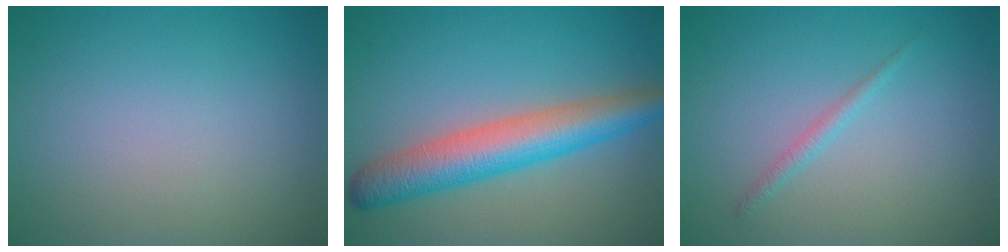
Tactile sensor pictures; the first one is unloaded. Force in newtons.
{"total": 6.5, "press": 6.5, "slide": 0.2}
{"total": 1.0, "press": 1.0, "slide": 0.1}